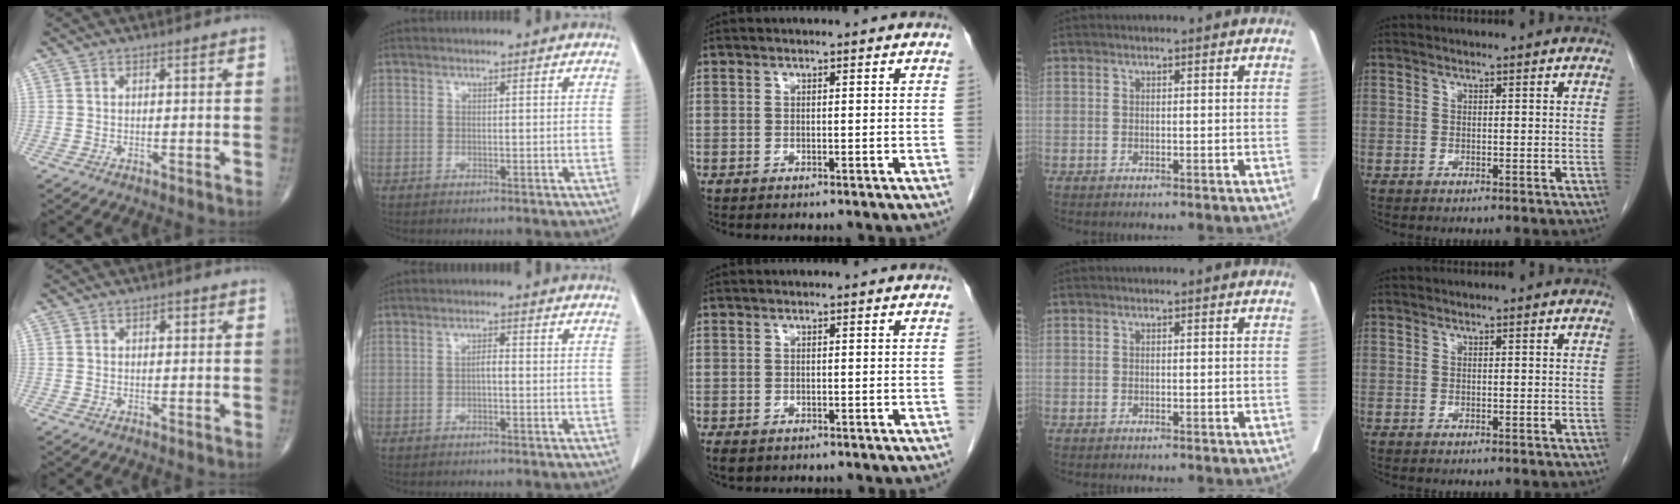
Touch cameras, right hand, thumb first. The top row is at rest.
{"thumb": {"total": 1.1, "force": [0.3, 0.7, 0.7], "torque": [-0.003, 0.002, 0.003]}, "index": {"total": 1.4, "force": [-0.2, 0.4, 1.4], "torque": [-0.023, 0.005, -0.006]}, "middle": {"total": 3.7, "force": [-2.3, 2.2, 1.8], "torque": [-0.043, -0.008, -0.033]}}